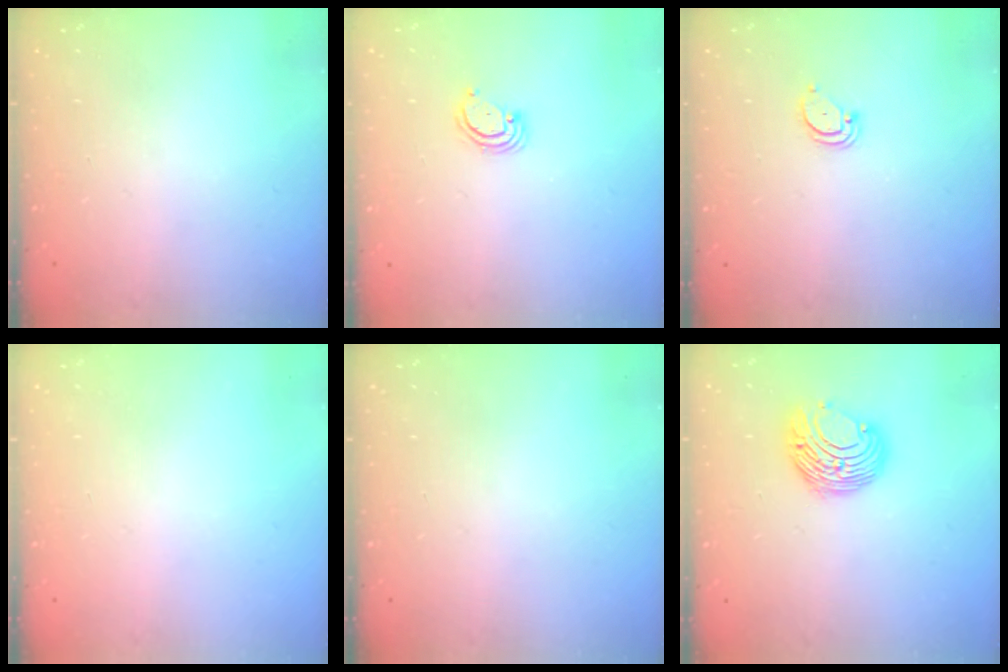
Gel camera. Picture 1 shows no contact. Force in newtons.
{"total": 3.0, "press": 3.0, "slide": 0.3}
{"total": 2.7, "press": 2.7, "slide": 0.2}
{"total": 0.0}
{"total": 0.0}
{"total": 10.7, "press": 10.7, "slide": 0.5}